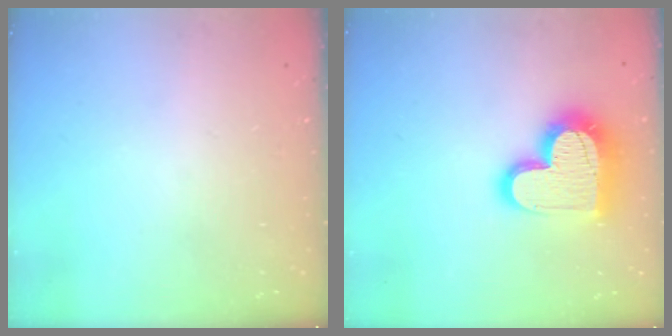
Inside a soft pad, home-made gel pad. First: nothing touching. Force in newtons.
{"total": 19.2, "press": 19.2, "slide": 1.5}